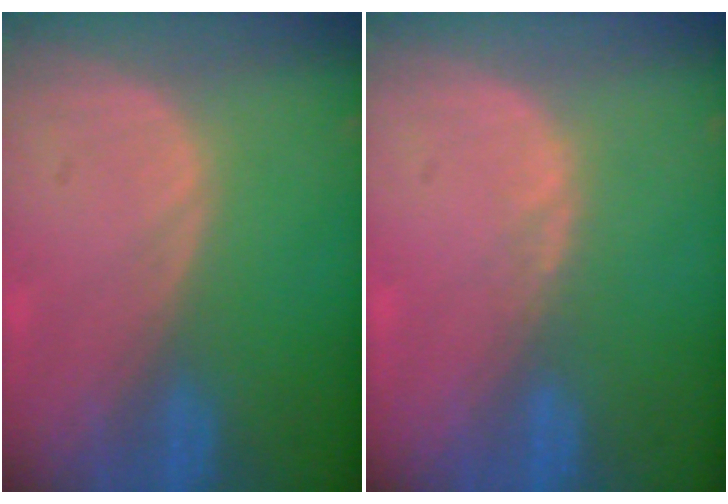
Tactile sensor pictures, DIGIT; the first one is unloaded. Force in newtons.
{"total": 0.8, "press": 0.8, "slide": 0.3}